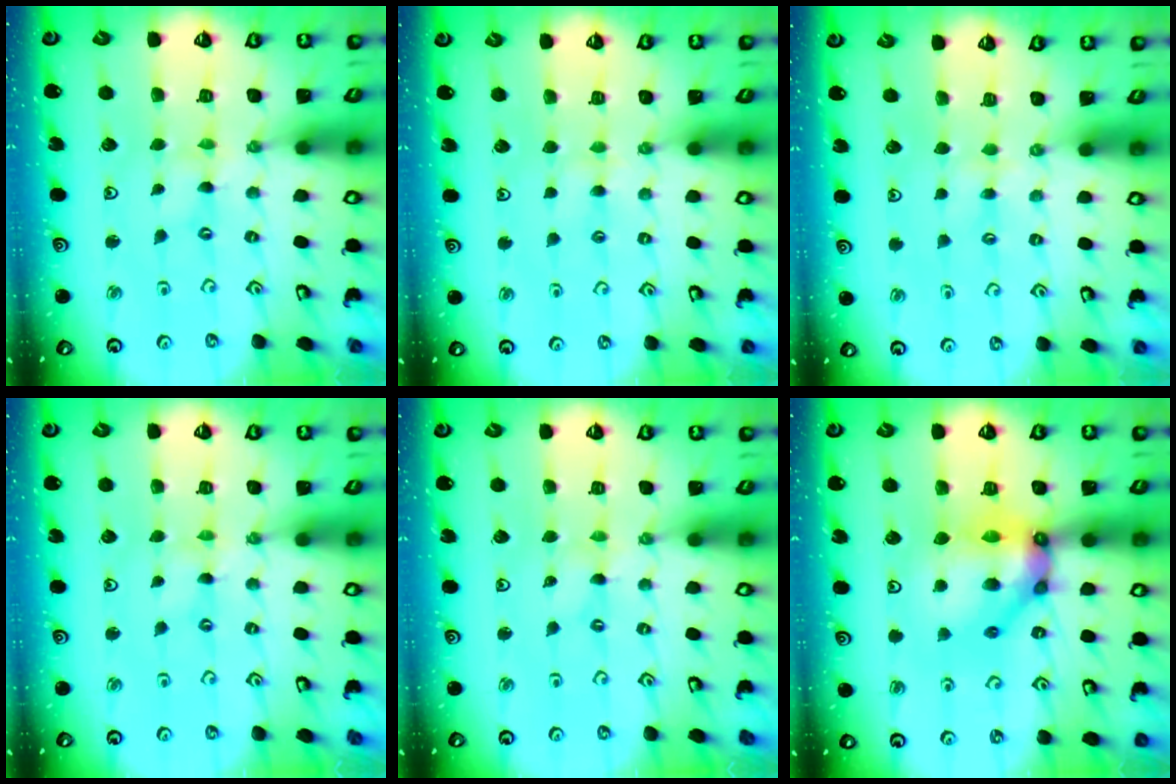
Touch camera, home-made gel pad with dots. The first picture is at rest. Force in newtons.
{"total": 3.0, "press": 3.0, "slide": 0.4}
{"total": 2.1, "press": 2.1, "slide": 0.4}
{"total": 0.0}
{"total": 0.0}
{"total": 15.2, "press": 15.1, "slide": 1.9}